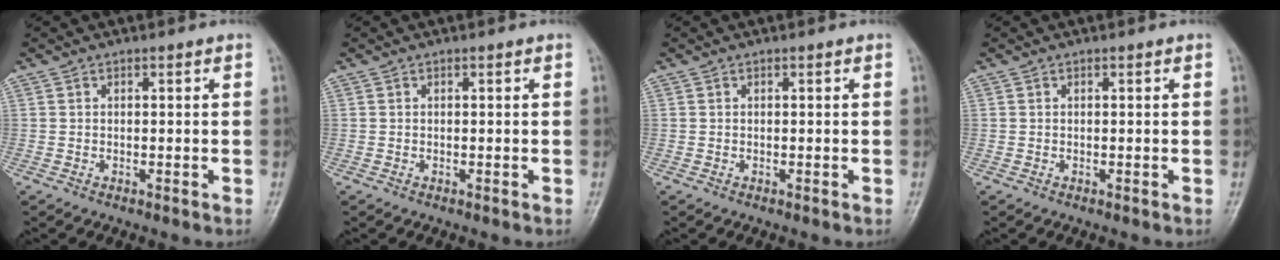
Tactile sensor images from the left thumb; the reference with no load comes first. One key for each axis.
{"total": 0.0}
{"total": 0.0}
{"total": 0.0}